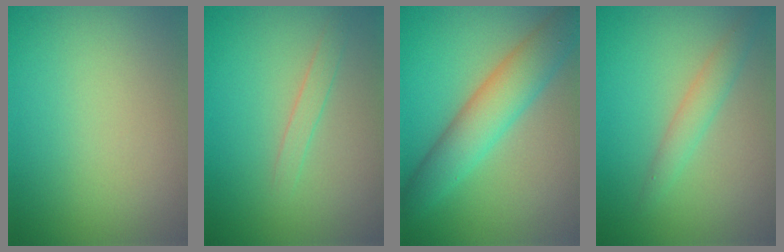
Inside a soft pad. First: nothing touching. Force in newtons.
{"total": 1.2, "press": 1.2, "slide": 0.1}
{"total": 6.0, "press": 6.0, "slide": 0.1}
{"total": 2.1, "press": 2.1, "slide": 0.1}